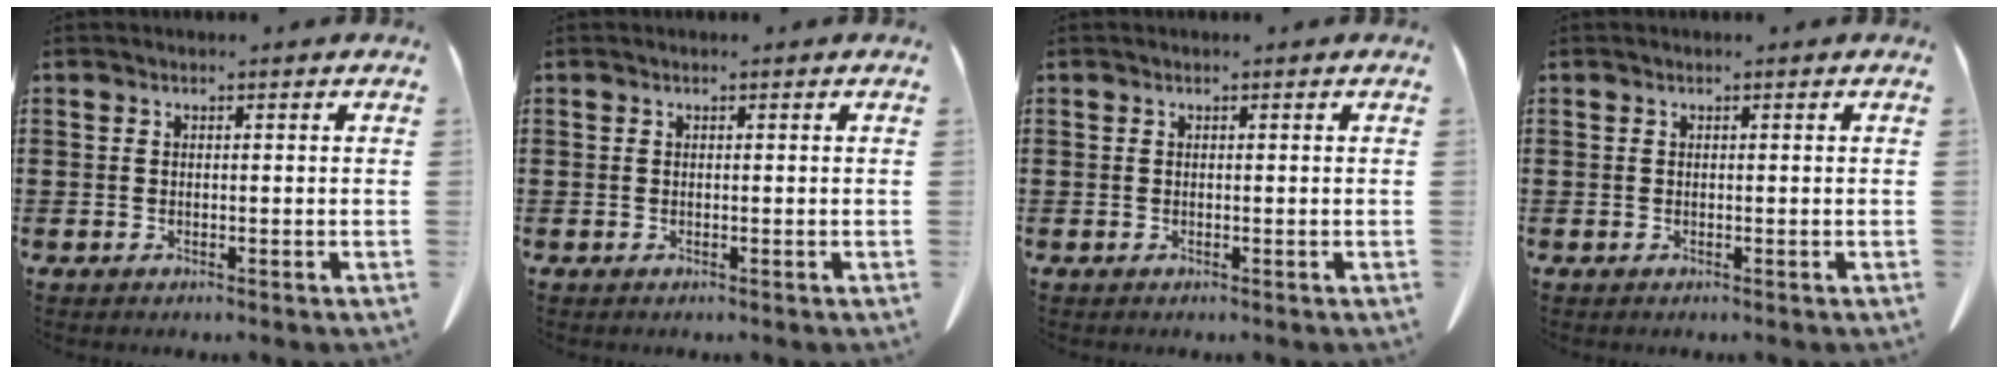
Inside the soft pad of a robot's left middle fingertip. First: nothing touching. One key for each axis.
{"total": 0.0}
{"total": 0.0}
{"total": 0.0}